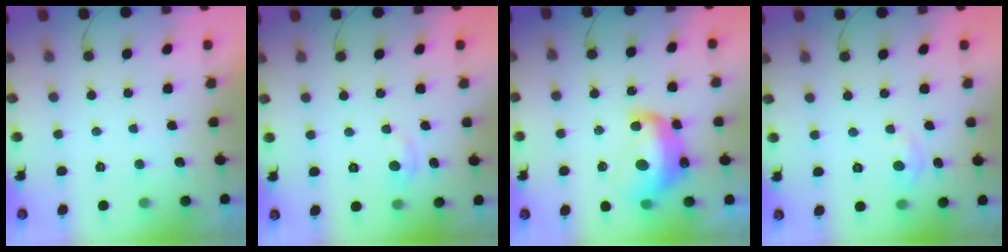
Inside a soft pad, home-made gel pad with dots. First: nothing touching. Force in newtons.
{"total": 3.1, "press": 3.1, "slide": 0.5}
{"total": 14.5, "press": 14.5, "slide": 1.3}
{"total": 3.6, "press": 3.6, "slide": 0.4}